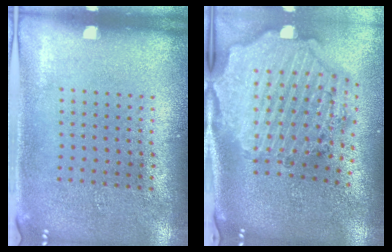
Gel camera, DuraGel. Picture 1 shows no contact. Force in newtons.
{"total": 3.9, "press": 3.2, "slide": 2.3}